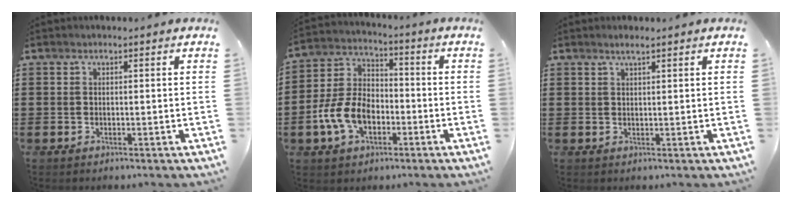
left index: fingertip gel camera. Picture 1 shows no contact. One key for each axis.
{"total": 9.3, "fx": -3.5, "fy": 5.8, "fz": 6.3, "tx": -0.157, "ty": 0.007, "tz": -0.071}
{"total": 1.2, "fx": 0.9, "fy": 0.0, "fz": 0.8, "tx": -0.017, "ty": 0.001, "tz": 0.017}